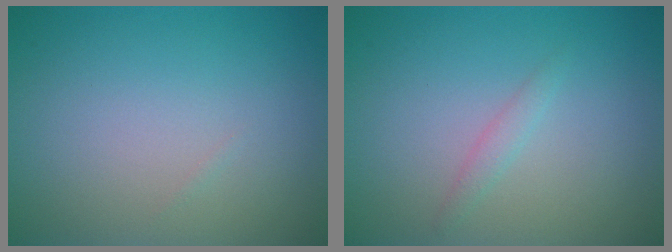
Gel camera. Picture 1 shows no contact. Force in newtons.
{"total": 1.0, "press": 0.9, "slide": 0.2}